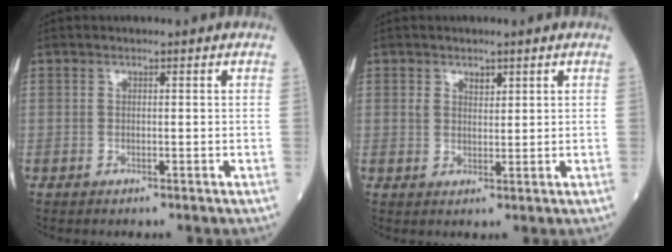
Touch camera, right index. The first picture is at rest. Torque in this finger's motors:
{"motor_torque": [-0.03, 0.04, 0.00, 0.02]}